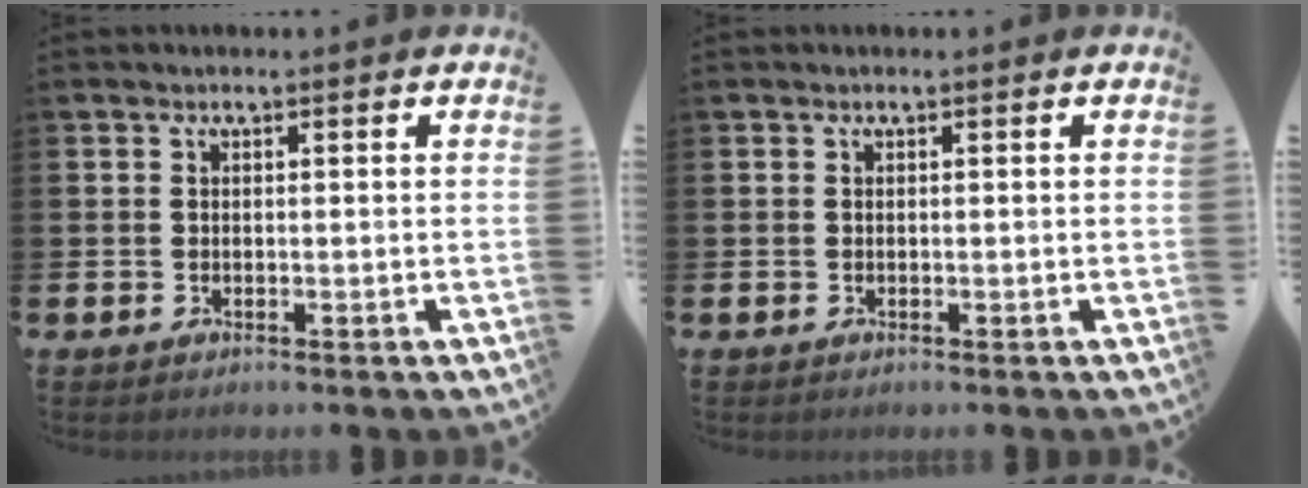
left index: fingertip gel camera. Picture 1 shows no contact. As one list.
[{"total": 0.0}]